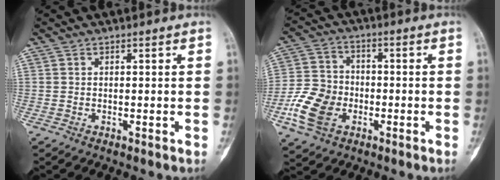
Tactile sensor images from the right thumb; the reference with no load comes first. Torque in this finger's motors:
{"motor_torque": [0.02, 0.23, 0.51, -0.16, 0.12]}